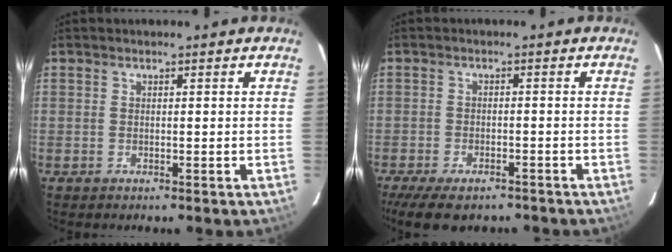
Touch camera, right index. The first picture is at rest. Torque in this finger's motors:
{"motor_torque": [1.14, -1.01, 0.48, 0.06]}